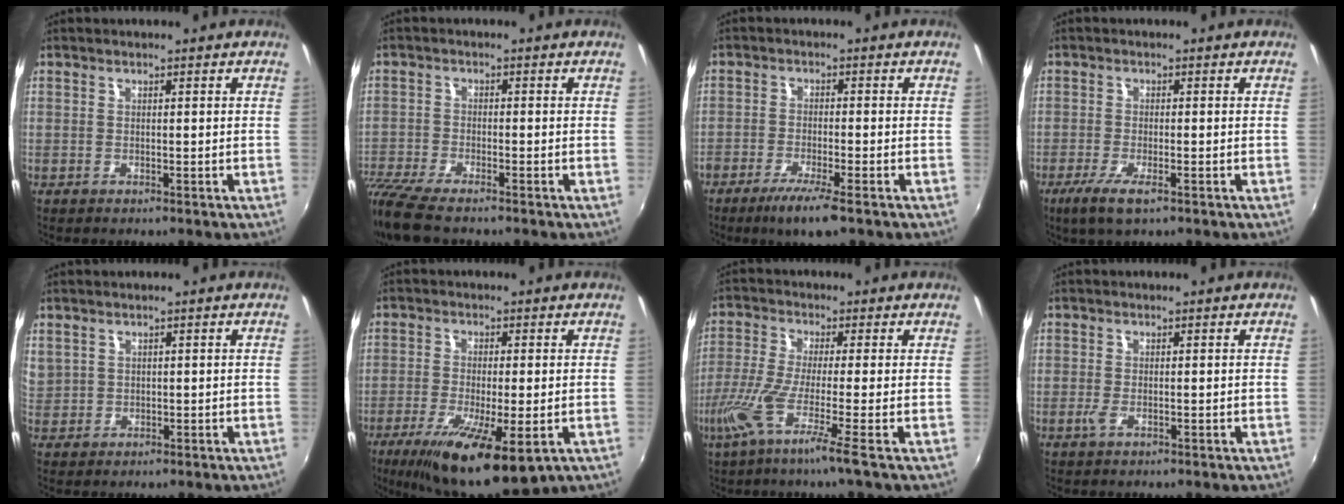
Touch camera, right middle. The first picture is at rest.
{"total": 10.0, "force": [-8.3, 2.1, 5.2], "torque": [-0.139, -0.040, -0.156]}
{"total": 6.4, "force": [-4.4, 0.6, 4.7], "torque": [-0.107, -0.016, -0.079]}
{"total": 5.0, "force": [-2.9, 1.0, 3.9], "torque": [-0.092, -0.016, -0.054]}
{"total": 1.5, "force": [0.7, 1.3, 0.5], "torque": [-0.008, 0.002, 0.016]}
{"total": 13.6, "force": [-7.0, 3.6, 11.1], "torque": [-0.220, -0.044, -0.112]}
{"total": 8.4, "force": [-4.1, -1.3, 7.3], "torque": [-0.167, -0.023, -0.082]}
{"total": 1.3, "force": [-0.3, 0.3, 1.2], "torque": [-0.025, -0.005, -0.007]}